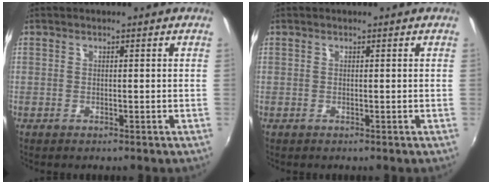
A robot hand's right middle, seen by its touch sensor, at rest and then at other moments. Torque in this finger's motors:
{"motor_torque": [0.00, 0.00, 0.00, 0.00]}